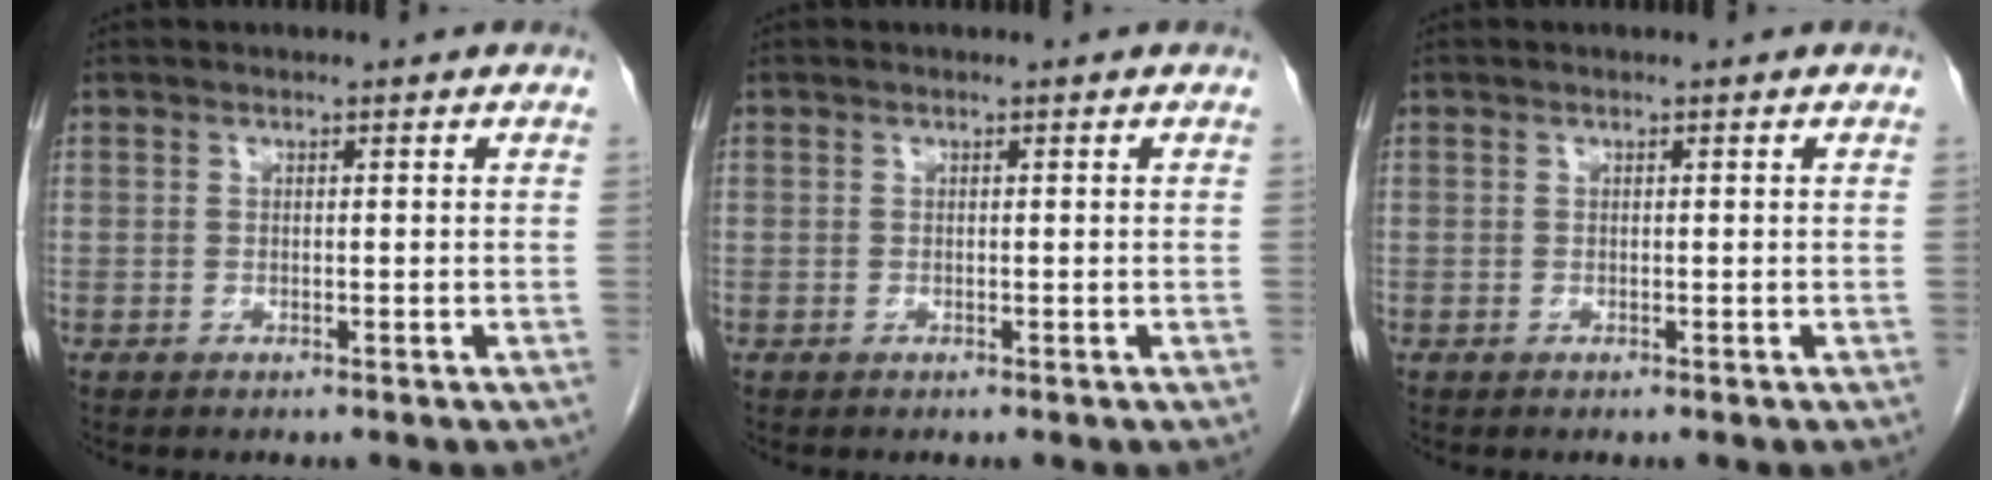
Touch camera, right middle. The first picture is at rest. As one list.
[{"total": 0.0}, {"total": 0.0}]